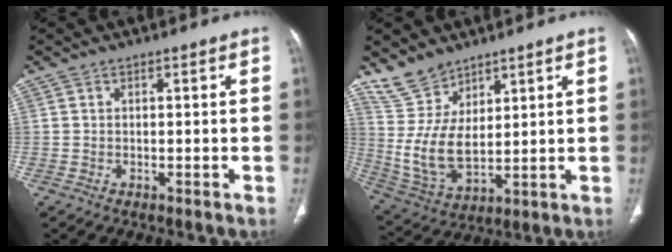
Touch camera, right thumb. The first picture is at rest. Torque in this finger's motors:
{"motor_torque": [-0.71, 1.13, 0.56, -0.22, 0.16]}